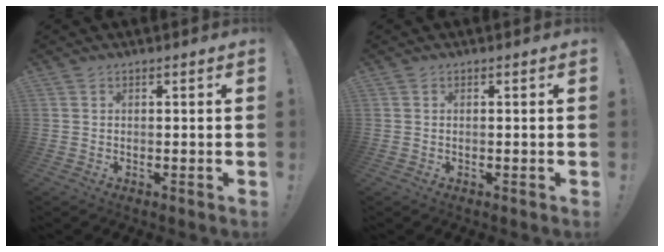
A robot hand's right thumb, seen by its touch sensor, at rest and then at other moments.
{"total": 0.0}